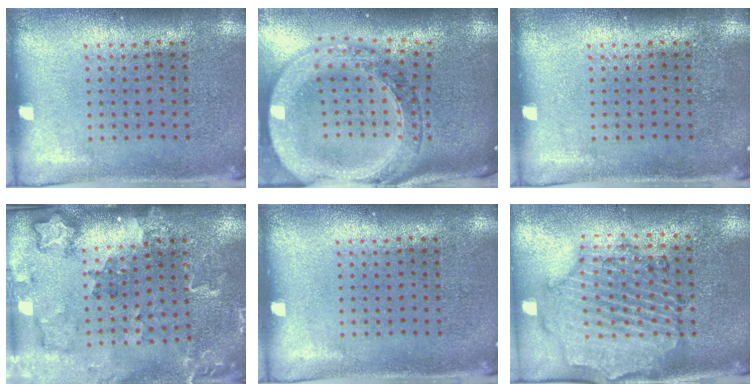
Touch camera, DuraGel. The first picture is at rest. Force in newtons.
{"total": 3.7, "press": 2.9, "slide": 2.2}
{"total": 0.0}
{"total": 1.8, "press": 1.8, "slide": 0.0}
{"total": 0.0}
{"total": 1.6, "press": 1.6, "slide": 0.3}